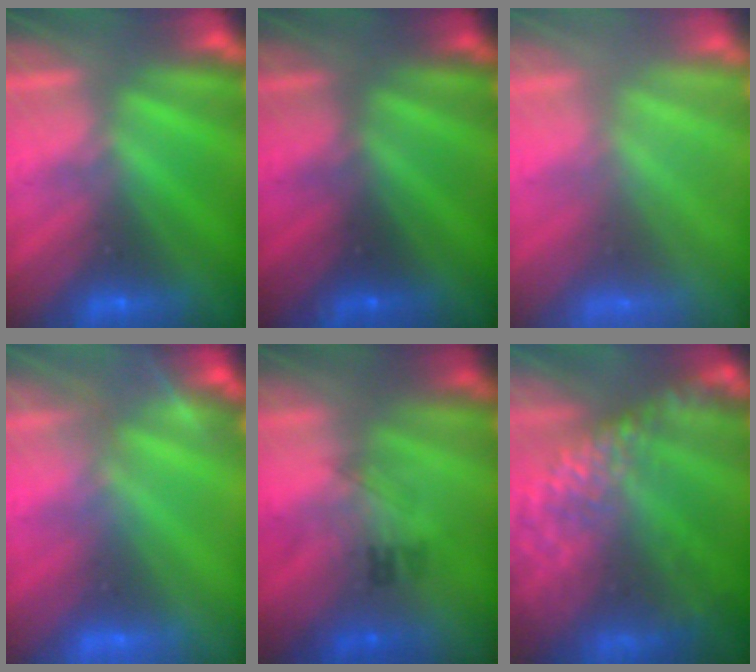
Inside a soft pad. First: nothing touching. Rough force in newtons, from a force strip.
{"total": 2.3}
{"total": 7.5}
{"total": 2.9}
{"total": 2.3}
{"total": 9.6}